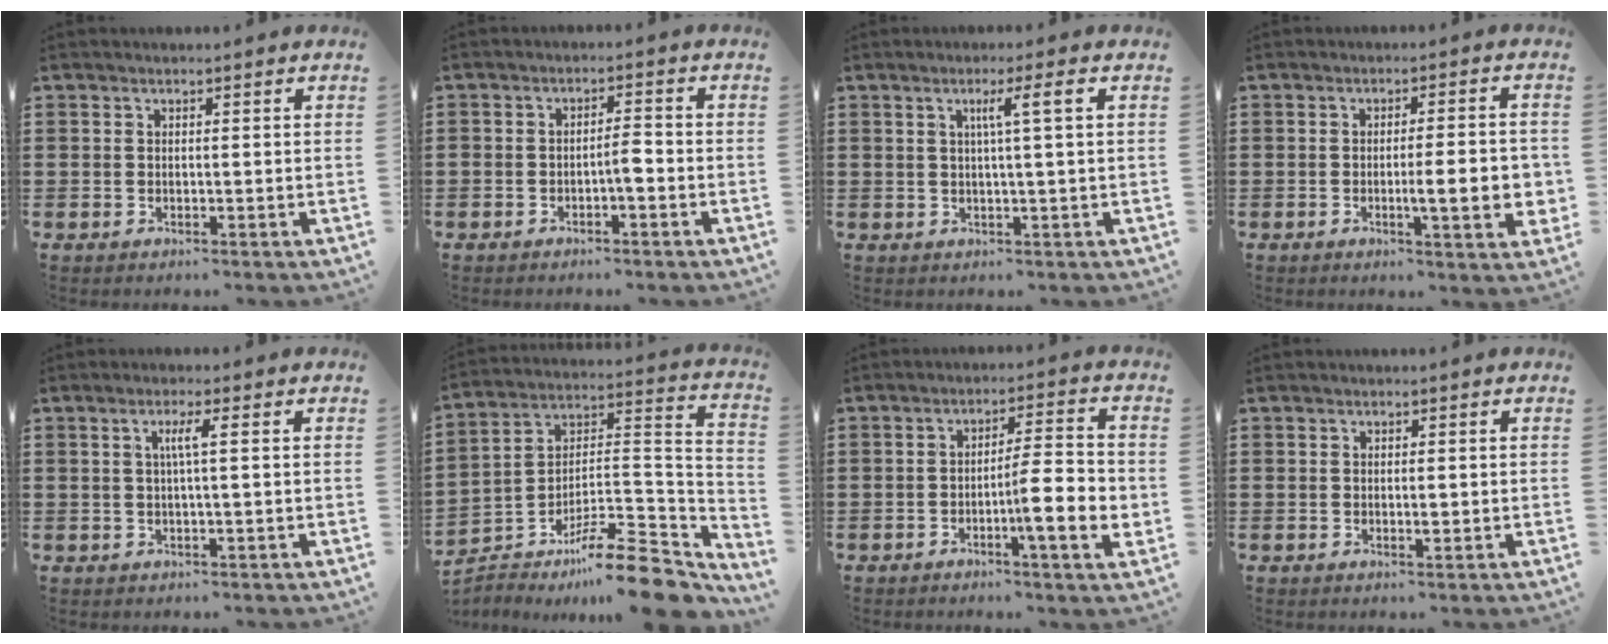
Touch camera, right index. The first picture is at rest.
{"total": 2.6, "force": [-1.2, 0.7, 2.2], "torque": [-0.041, 0.006, -0.026]}
{"total": 4.1, "force": [0.8, -0.4, 4.0], "torque": [-0.074, -0.004, 0.008]}
{"total": 7.6, "force": [-1.4, 1.2, 7.4], "torque": [-0.101, -0.012, -0.024]}
{"total": 2.8, "force": [0.3, -0.1, 2.8], "torque": [-0.054, -0.001, 0.001]}
{"total": 12.5, "force": [-10.2, 1.9, 7.0], "torque": [-0.104, 0.025, -0.188]}
{"total": 8.9, "force": [-2.5, 1.2, 8.4], "torque": [-0.129, -0.004, -0.042]}
{"total": 0.7, "force": [0.1, 0.2, 0.7], "torque": [-0.014, -0.001, 0.001]}